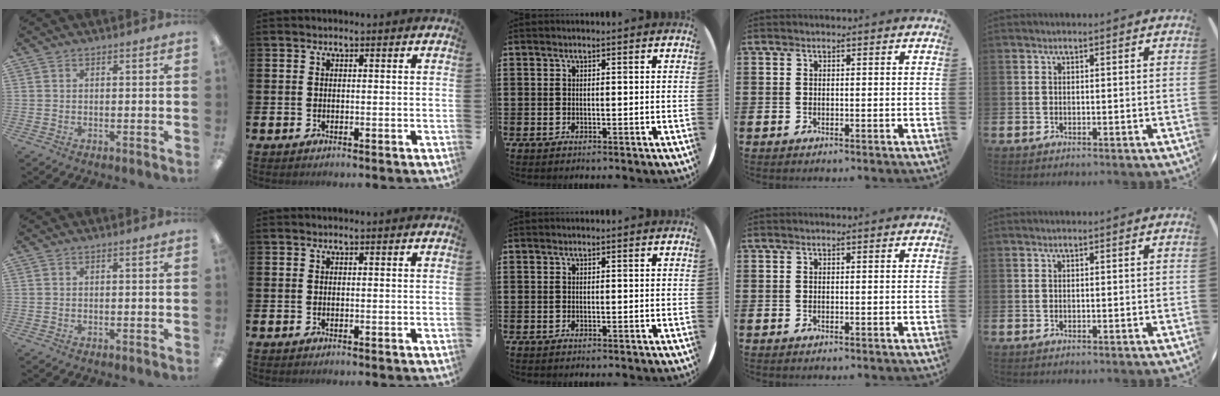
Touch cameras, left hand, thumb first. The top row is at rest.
{}